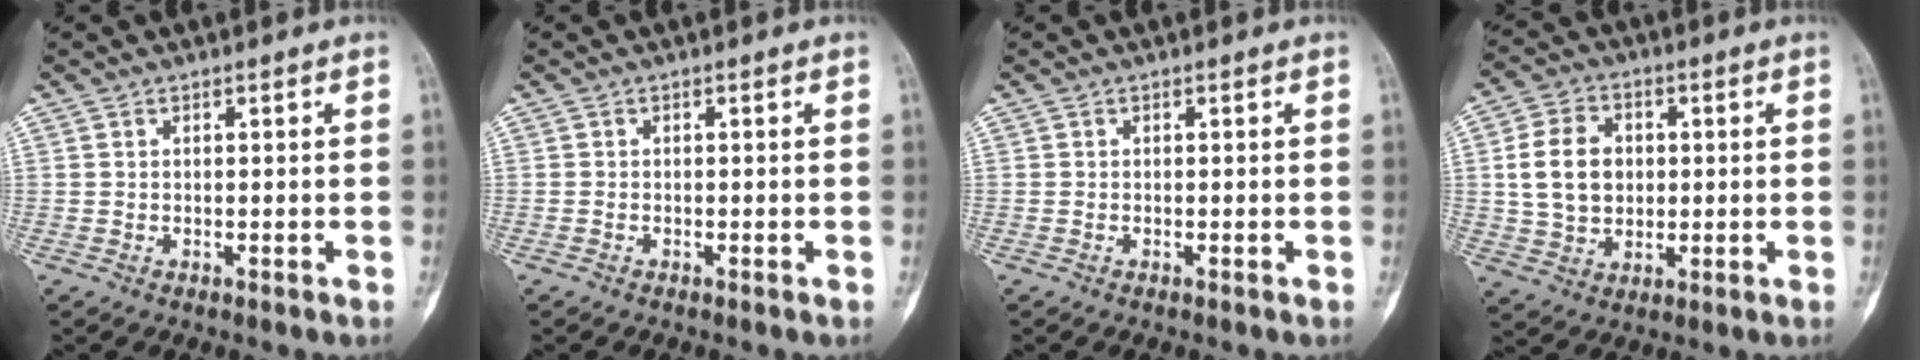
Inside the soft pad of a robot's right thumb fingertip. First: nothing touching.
{"total": 0.0}
{"total": 0.0}
{"total": 10.8, "force": [1.1, 8.4, 6.7], "torque": [-0.099, 0.007, 0.023]}